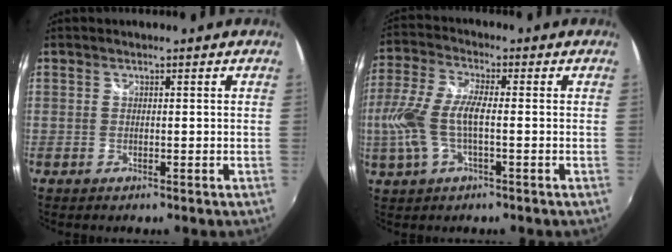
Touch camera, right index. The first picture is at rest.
{"total": 10.7, "force": [-1.6, 3.4, 10.0], "torque": [-0.222, 0.000, -0.031]}